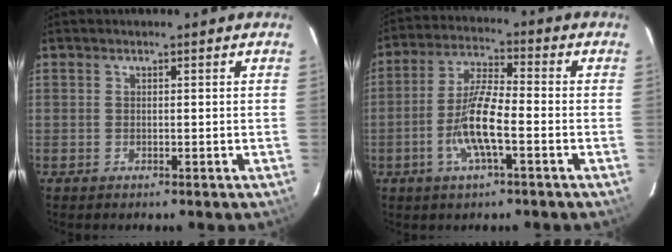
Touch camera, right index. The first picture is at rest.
{"total": 9.2, "force": [-3.2, 1.7, 8.4], "torque": [-0.173, -0.001, -0.062]}